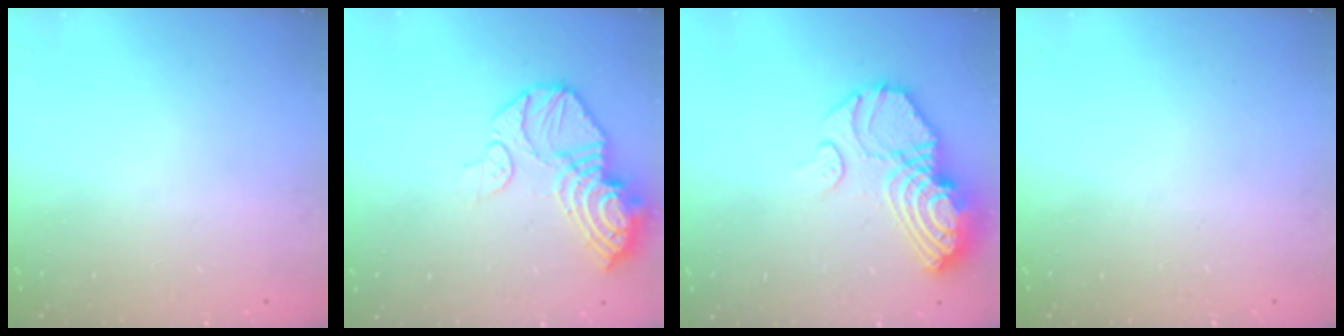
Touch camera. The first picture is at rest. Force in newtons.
{"total": 15.1, "press": 14.9, "slide": 2.4}
{"total": 15.0, "press": 14.9, "slide": 1.6}
{"total": 0.0}